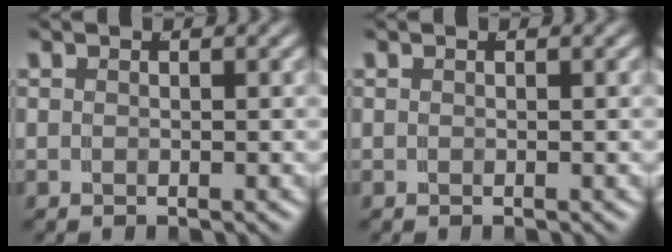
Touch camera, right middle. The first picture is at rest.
{"total": 0.0}